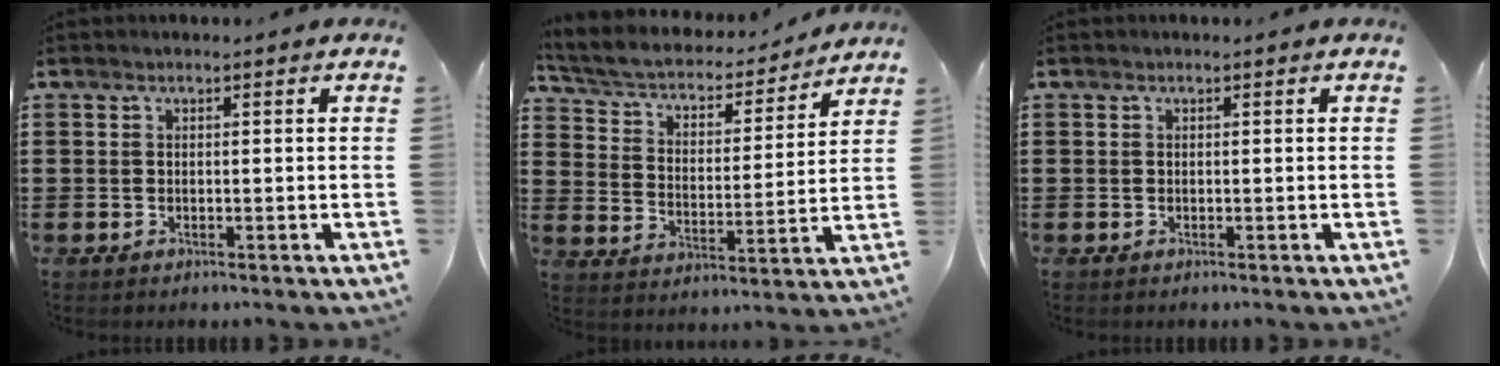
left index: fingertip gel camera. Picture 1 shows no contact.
{"total": 3.9, "force": [3.4, 1.3, 1.4], "torque": [-0.050, -0.027, 0.049]}
{"total": 0.0}